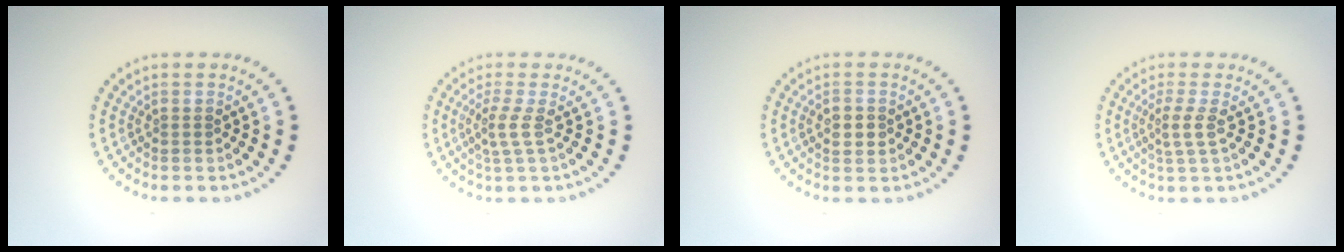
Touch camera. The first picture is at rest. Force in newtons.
{"total": 2.0, "press": 1.3, "slide": 1.5}
{"total": 2.1, "press": 2.1, "slide": 0.2}
{"total": 1.9, "press": 1.3, "slide": 1.3}